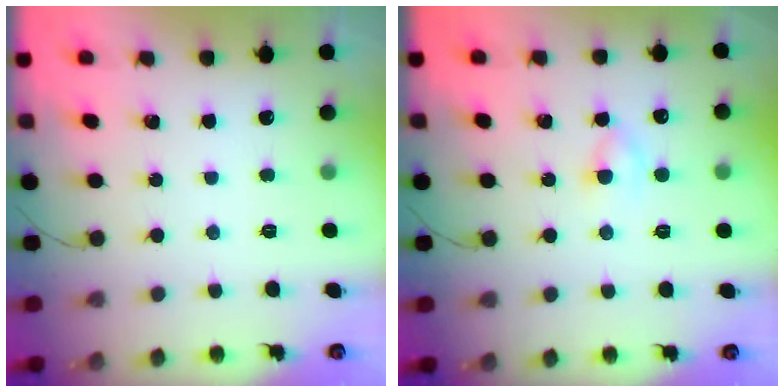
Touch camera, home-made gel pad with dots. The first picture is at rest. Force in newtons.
{"total": 2.5, "press": 2.2, "slide": 1.1}